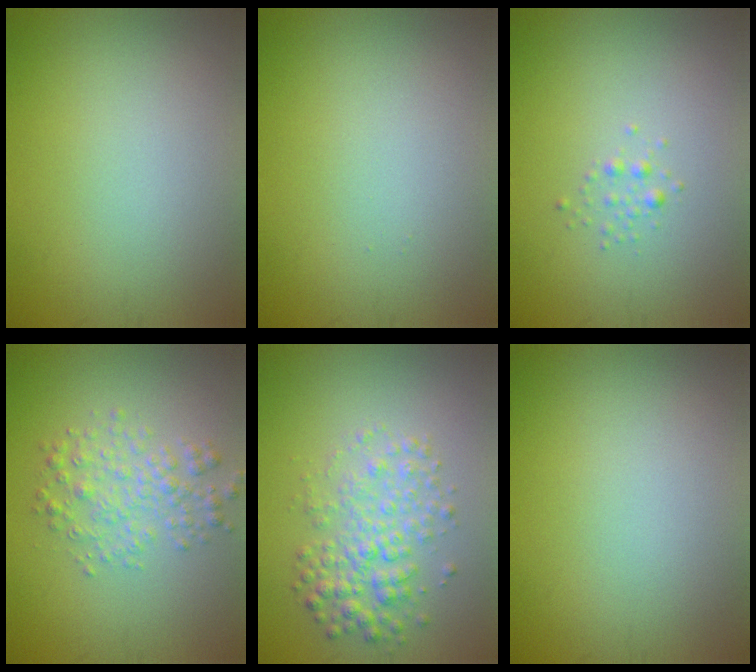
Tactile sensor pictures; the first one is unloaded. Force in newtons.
{"total": 0.0}
{"total": 0.8, "press": 0.8, "slide": 0.0}
{"total": 2.8, "press": 2.8, "slide": 0.0}
{"total": 3.8, "press": 3.8, "slide": 0.0}
{"total": 0.0}